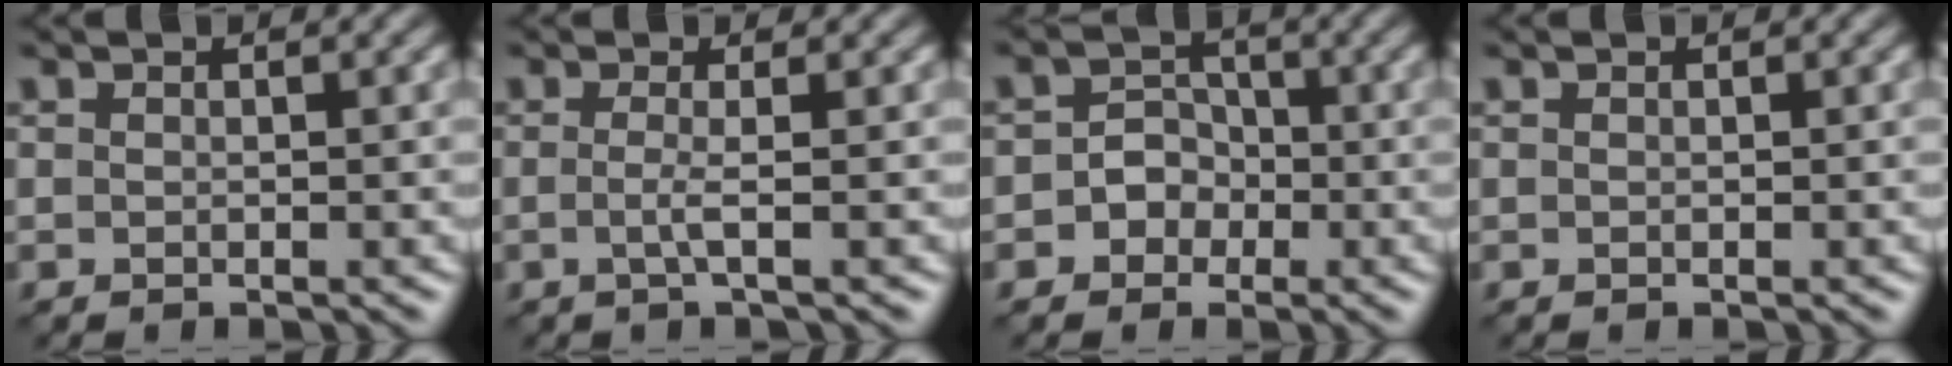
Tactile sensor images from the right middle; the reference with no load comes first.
{"total": 1.7, "force": [-0.2, 0.4, 1.6], "torque": [-0.031, -0.005, -0.009]}
{"total": 2.5, "force": [-0.7, 2.3, 0.8], "torque": [0.014, 0.004, -0.024]}
{"total": 0.0}